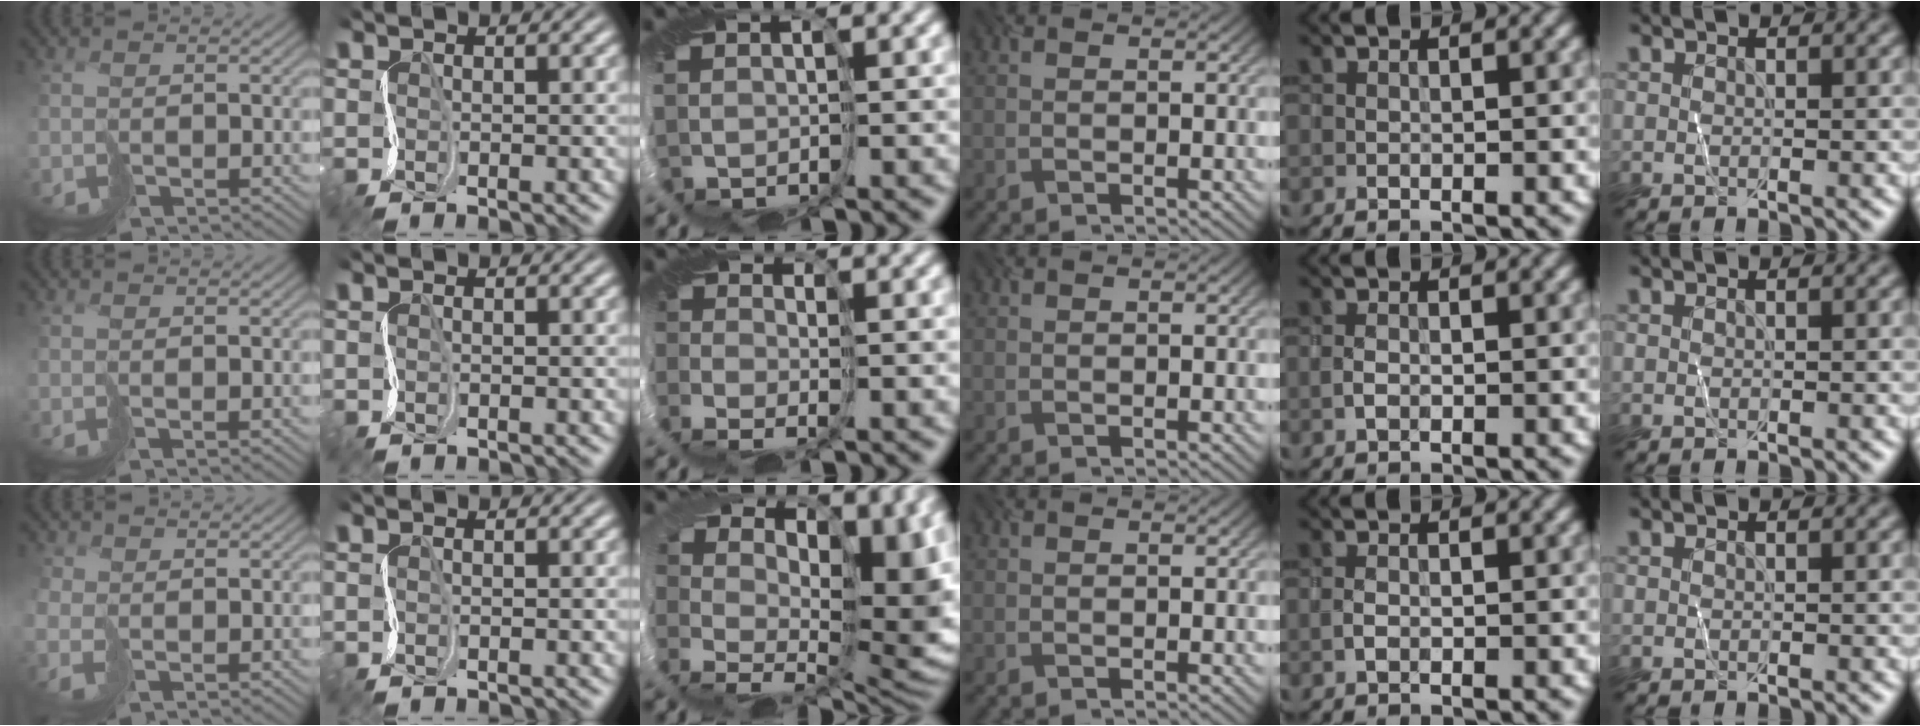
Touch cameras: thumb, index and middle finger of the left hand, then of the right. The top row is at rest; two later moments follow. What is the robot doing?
{"motion": "cut", "object": "receipt paper"}